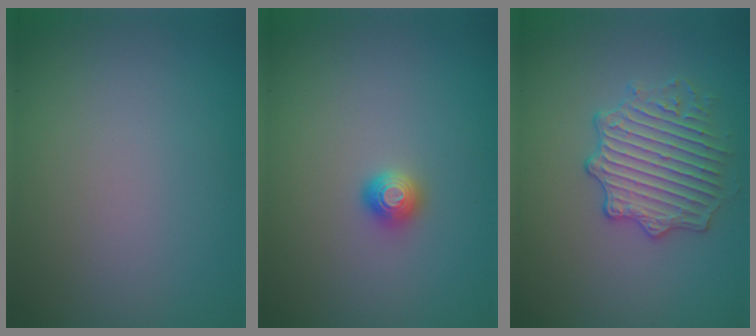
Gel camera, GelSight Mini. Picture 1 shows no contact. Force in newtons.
{"total": 1.3, "press": 1.2, "slide": 0.5}
{"total": 3.9, "press": 3.8, "slide": 0.8}